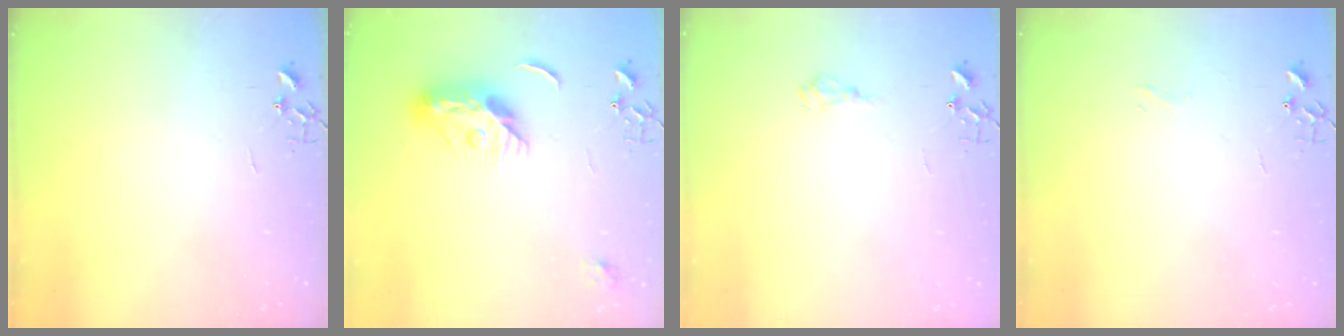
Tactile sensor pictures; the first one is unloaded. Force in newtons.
{"total": 11.3, "press": 11.3, "slide": 0.7}
{"total": 6.6, "press": 6.5, "slide": 0.9}
{"total": 3.3, "press": 3.3, "slide": 0.3}